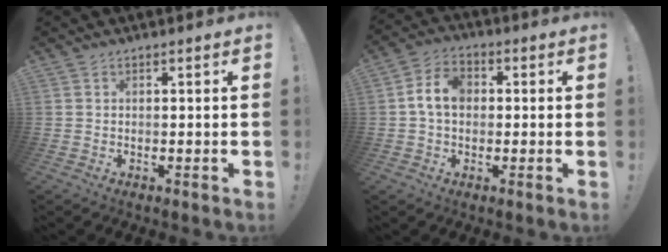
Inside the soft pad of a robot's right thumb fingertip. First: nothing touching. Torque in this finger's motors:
{"motor_torque": [0.08, 0.14, 0.84, -0.04, 0.19]}